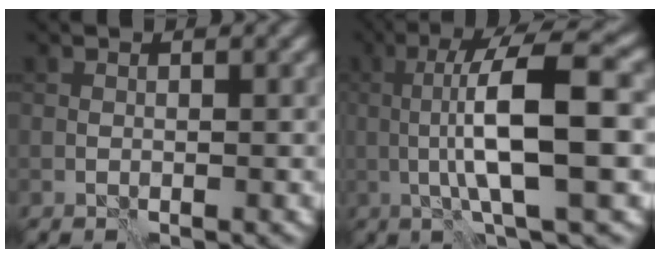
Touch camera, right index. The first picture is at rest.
{"total": 10.1, "force": [-0.2, 2.1, 9.8], "torque": [-0.150, 0.020, -0.005]}